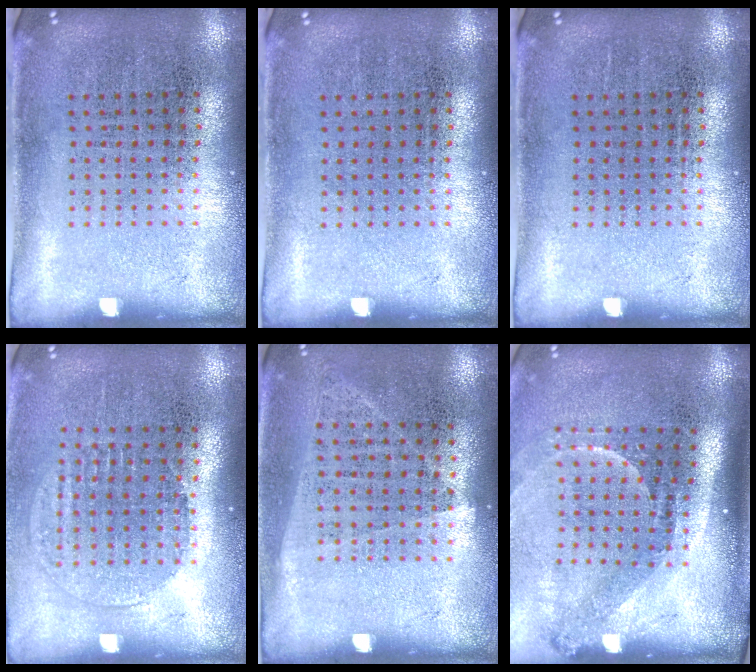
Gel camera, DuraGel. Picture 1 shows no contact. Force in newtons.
{"total": 0.0}
{"total": 0.0}
{"total": 1.4, "press": 1.2, "slide": 0.6}
{"total": 1.0, "press": 0.9, "slide": 0.4}
{"total": 2.2, "press": 1.5, "slide": 1.6}